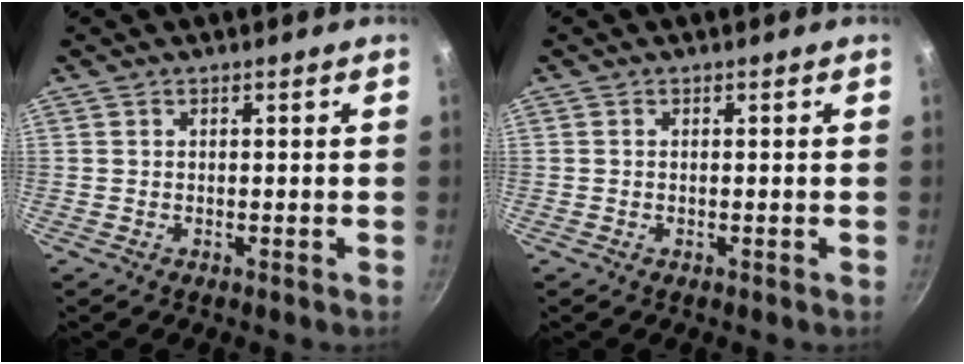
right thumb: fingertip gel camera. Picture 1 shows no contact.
{"total": 0.0}